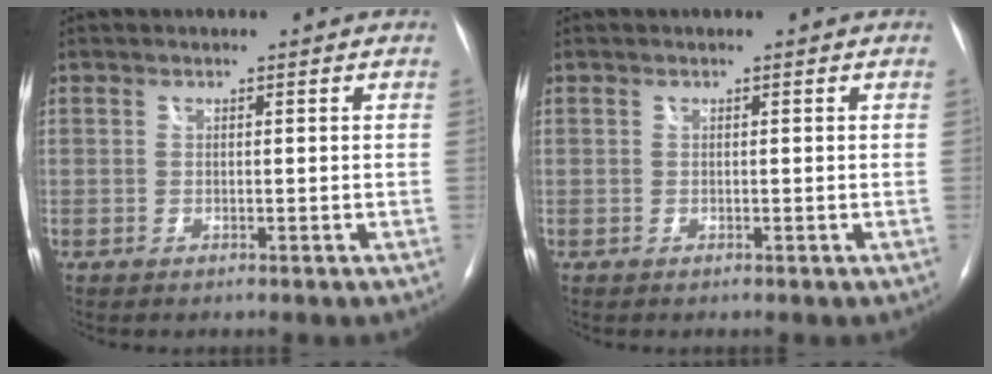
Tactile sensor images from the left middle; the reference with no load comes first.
{"total": 0.0}